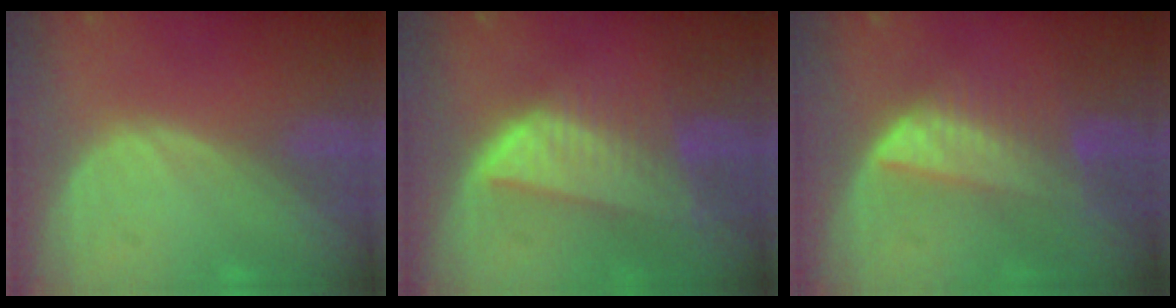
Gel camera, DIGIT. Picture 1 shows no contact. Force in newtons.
{"total": 7.9, "press": 7.0, "slide": 3.7}
{"total": 6.3, "press": 6.3, "slide": 0.4}